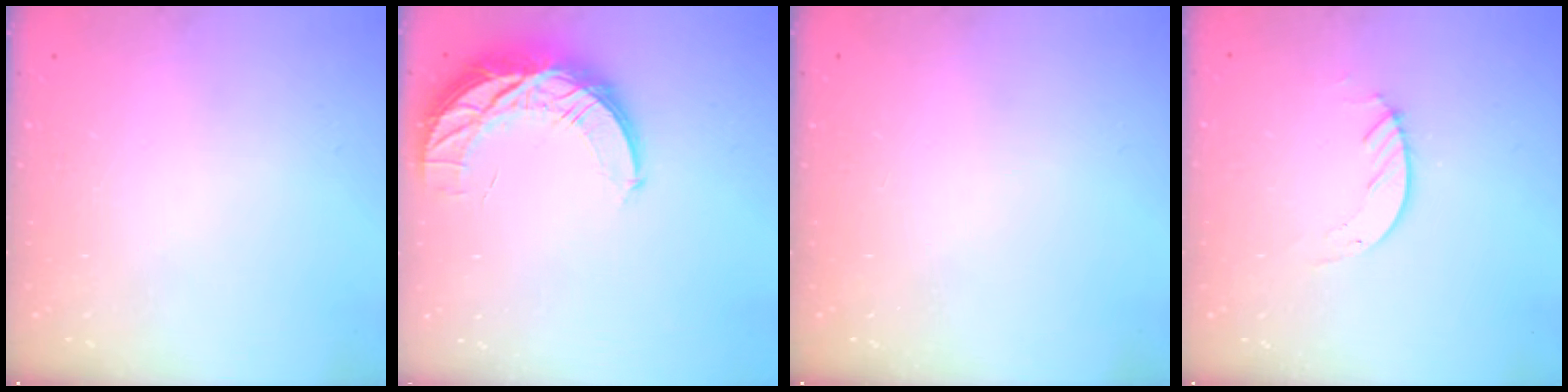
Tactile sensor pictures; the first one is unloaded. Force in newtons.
{"total": 11.6, "press": 11.6, "slide": 0.9}
{"total": 0.0}
{"total": 2.7, "press": 2.7, "slide": 0.2}